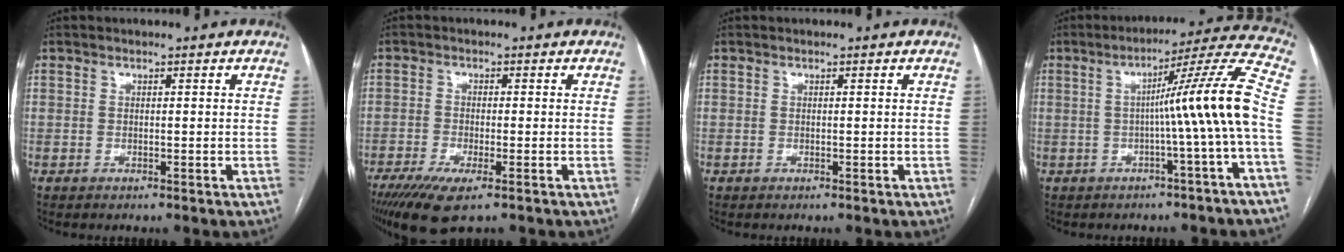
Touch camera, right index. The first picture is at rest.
{"total": 7.6, "force": [-4.7, 1.5, 5.7], "torque": [-0.101, -0.019, -0.080]}
{"total": 0.0}
{"total": 11.4, "force": [-1.8, -2.4, 11.0], "torque": [-0.148, 0.018, -0.025]}